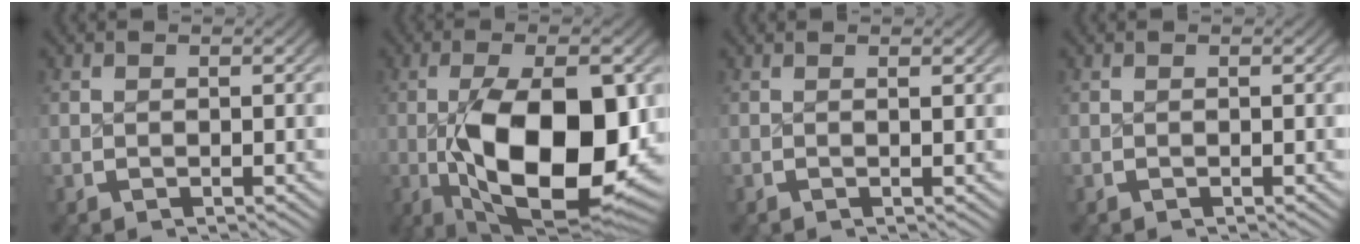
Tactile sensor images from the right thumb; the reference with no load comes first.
{"total": 18.3, "force": [-3.2, 9.3, 15.4], "torque": [-0.293, -0.061, -0.019]}
{"total": 1.0, "force": [0.3, -0.9, -0.3], "torque": [0.010, 0.002, 0.006]}
{"total": 0.0}